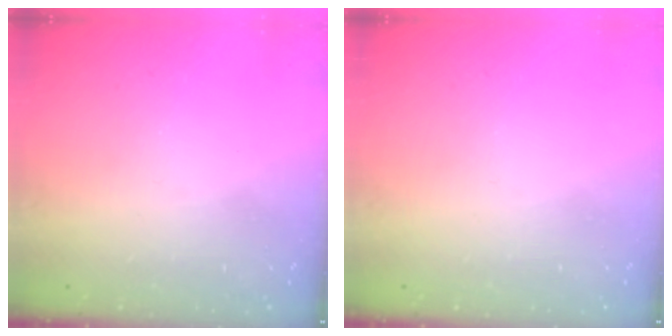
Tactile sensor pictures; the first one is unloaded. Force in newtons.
{"total": 0.0}